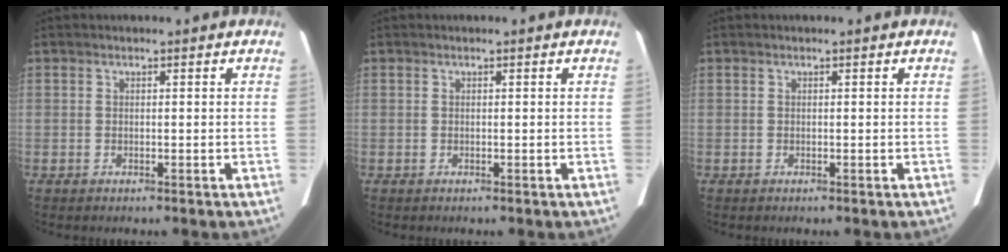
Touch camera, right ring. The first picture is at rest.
{"total": 0.0}
{"total": 0.0}